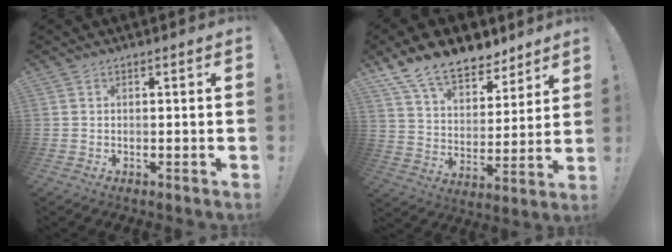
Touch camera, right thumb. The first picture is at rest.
{"total": 15.0, "force": [11.6, 7.5, 5.8], "torque": [-0.115, -0.079, 0.218]}